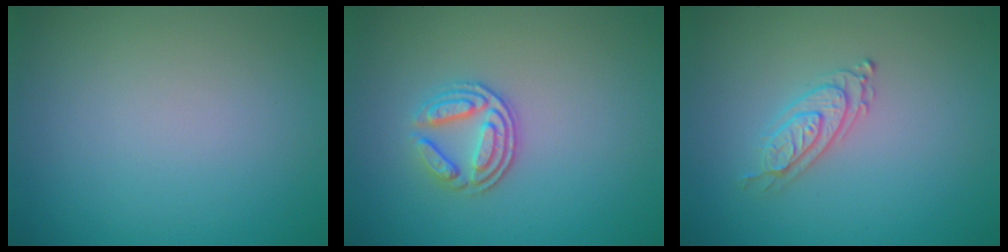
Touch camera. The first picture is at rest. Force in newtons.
{"total": 3.0, "press": 2.5, "slide": 1.6}
{"total": 2.3, "press": 2.1, "slide": 0.9}